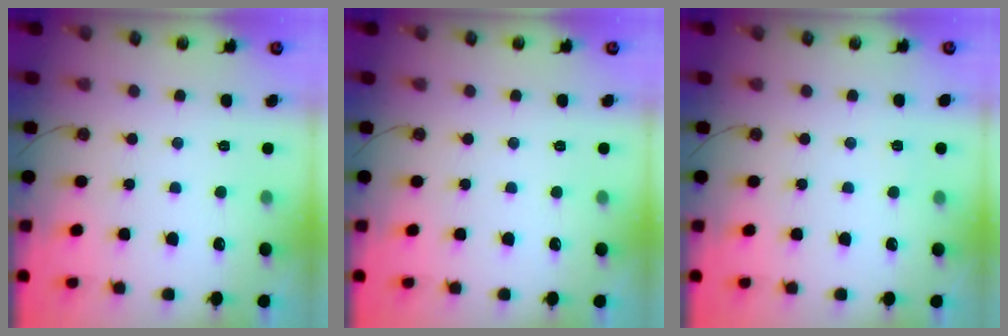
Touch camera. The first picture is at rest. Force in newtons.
{"total": 0.0}
{"total": 2.7, "press": 1.5, "slide": 2.3}